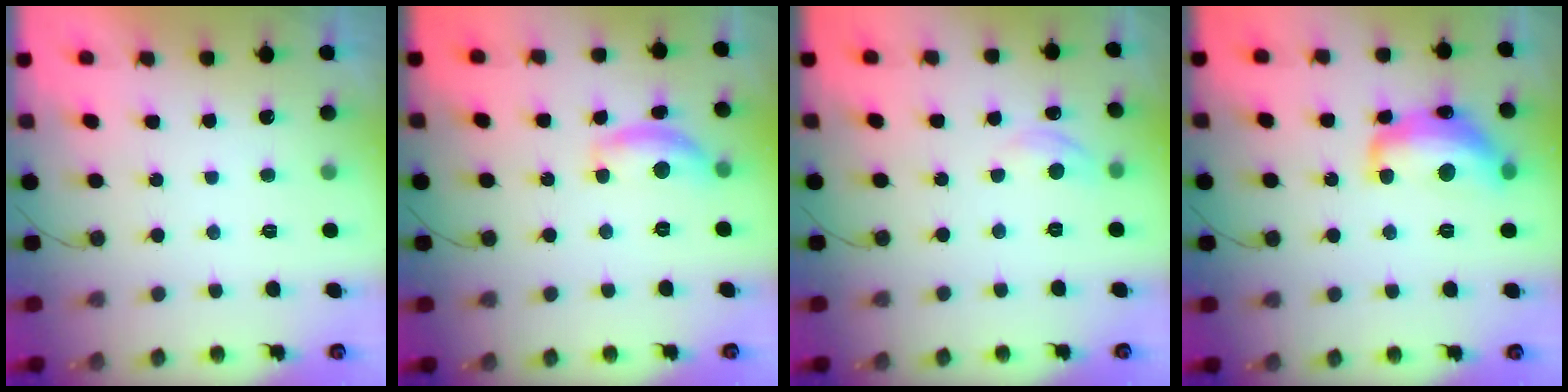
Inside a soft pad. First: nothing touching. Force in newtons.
{"total": 11.2, "press": 11.2, "slide": 0.8}
{"total": 5.5, "press": 5.5, "slide": 0.6}
{"total": 14.6, "press": 14.5, "slide": 0.8}